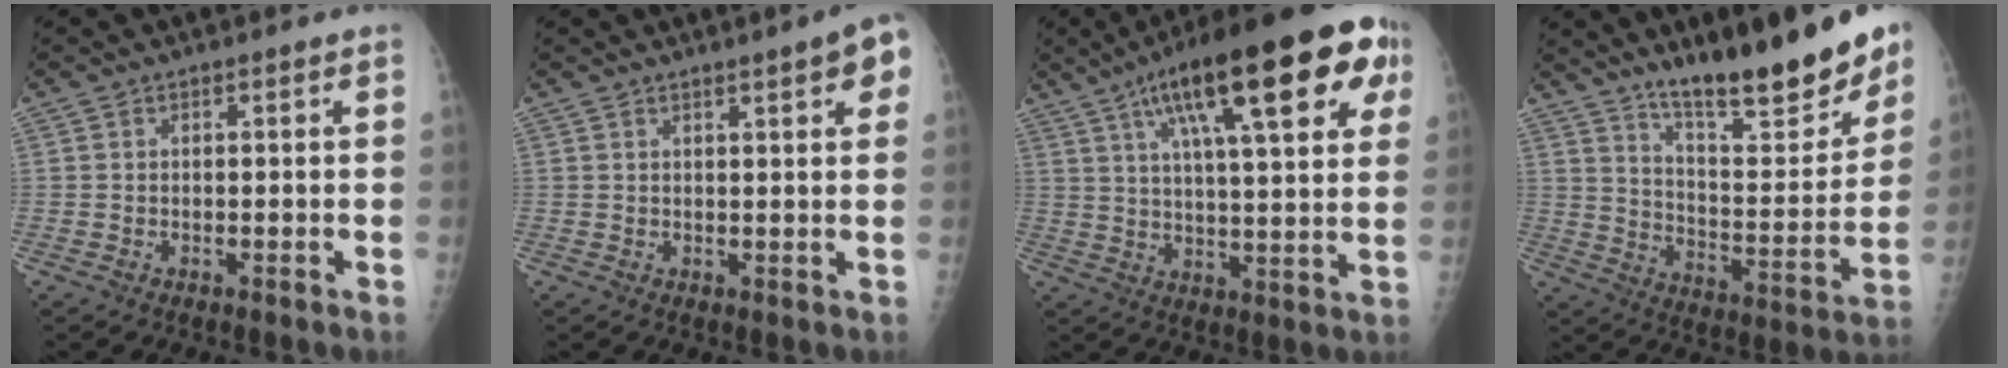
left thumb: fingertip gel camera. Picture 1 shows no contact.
{"total": 5.9, "force": [3.0, 1.1, 4.9], "torque": [-0.051, -0.004, 0.034]}
{"total": 25.9, "force": [11.8, 7.4, 21.9], "torque": [-0.314, 0.009, 0.172]}
{"total": 20.9, "force": [15.4, 4.7, 13.4], "torque": [-0.167, -0.097, 0.248]}